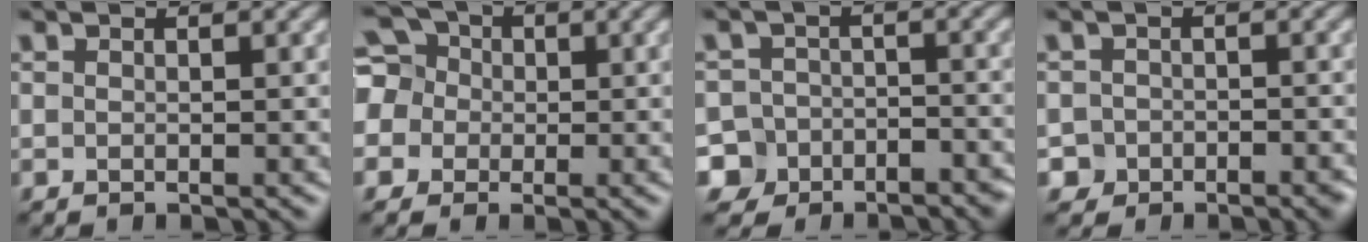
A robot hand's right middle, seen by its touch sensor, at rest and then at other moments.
{"total": 8.0, "force": [0.0, 7.3, 3.1], "torque": [-0.080, 0.035, -0.044]}
{"total": 8.2, "force": [-5.8, 5.7, 1.0], "torque": [-0.003, -0.015, -0.104]}
{"total": 3.3, "force": [-2.3, 2.4, 0.2], "torque": [0.019, 0.007, -0.034]}